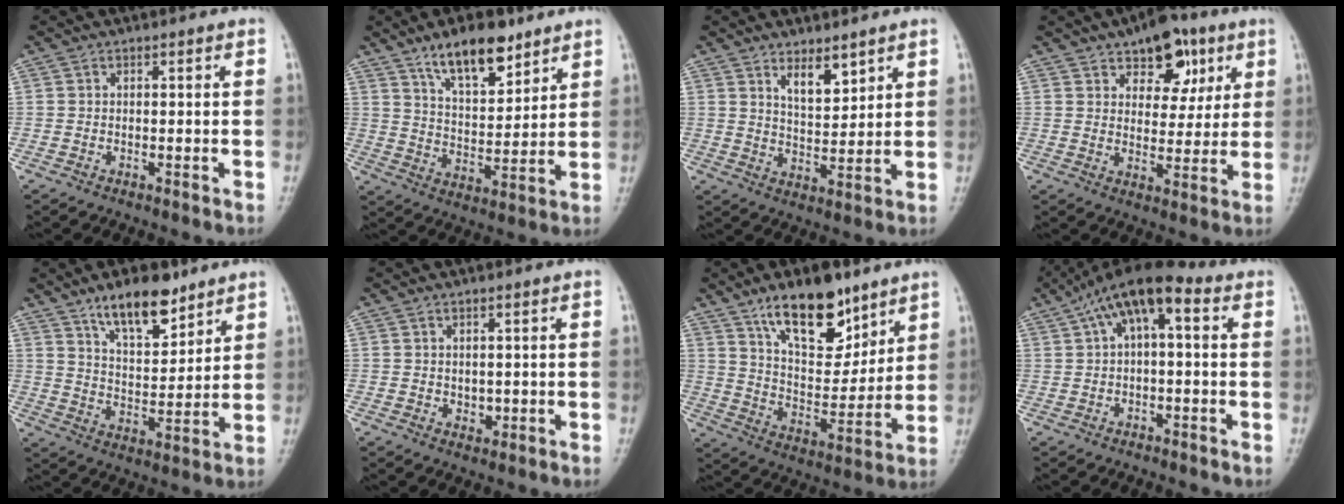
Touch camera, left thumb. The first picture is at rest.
{"total": 12.1, "force": [8.2, 4.9, 7.4], "torque": [-0.097, -0.049, 0.144]}
{"total": 6.0, "force": [3.9, 2.5, 3.8], "torque": [-0.046, -0.036, 0.071]}
{"total": 11.7, "force": [6.2, 6.9, 7.1], "torque": [-0.054, -0.023, 0.088]}
{"total": 11.6, "force": [8.1, 4.7, 6.8], "torque": [-0.086, -0.054, 0.142]}
{"total": 1.6, "force": [0.2, 1.3, 1.0], "torque": [-0.003, -0.003, 0.008]}
{"total": 16.6, "force": [10.8, 7.5, 10.1], "torque": [-0.116, -0.068, 0.190]}
{"total": 10.0, "force": [3.3, 4.1, 8.5], "torque": [-0.134, 0.036, 0.045]}